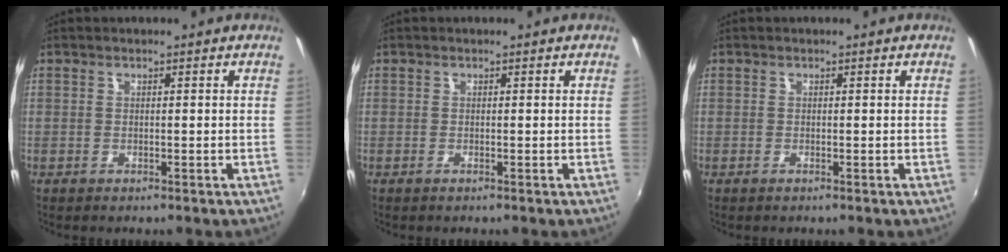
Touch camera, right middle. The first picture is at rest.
{"total": 0.0}
{"total": 0.0}